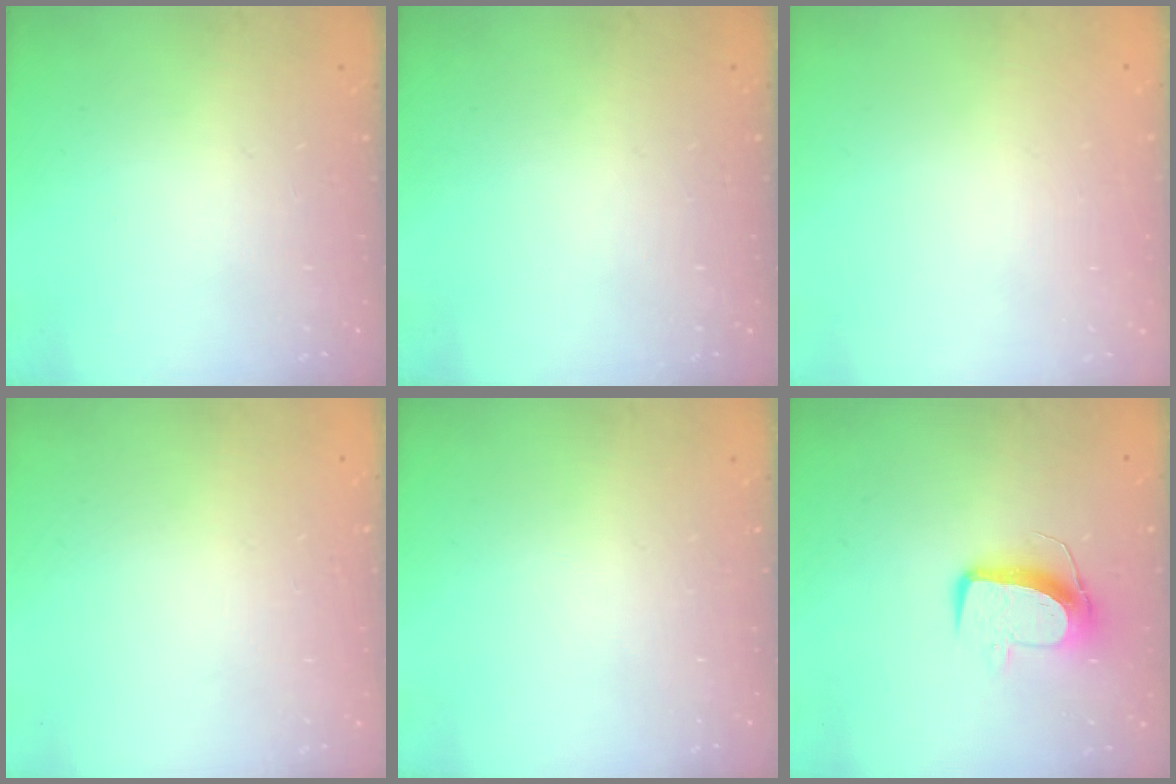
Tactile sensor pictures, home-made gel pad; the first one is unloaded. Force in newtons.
{"total": 0.0}
{"total": 0.0}
{"total": 0.0}
{"total": 0.0}
{"total": 9.8, "press": 9.7, "slide": 0.8}